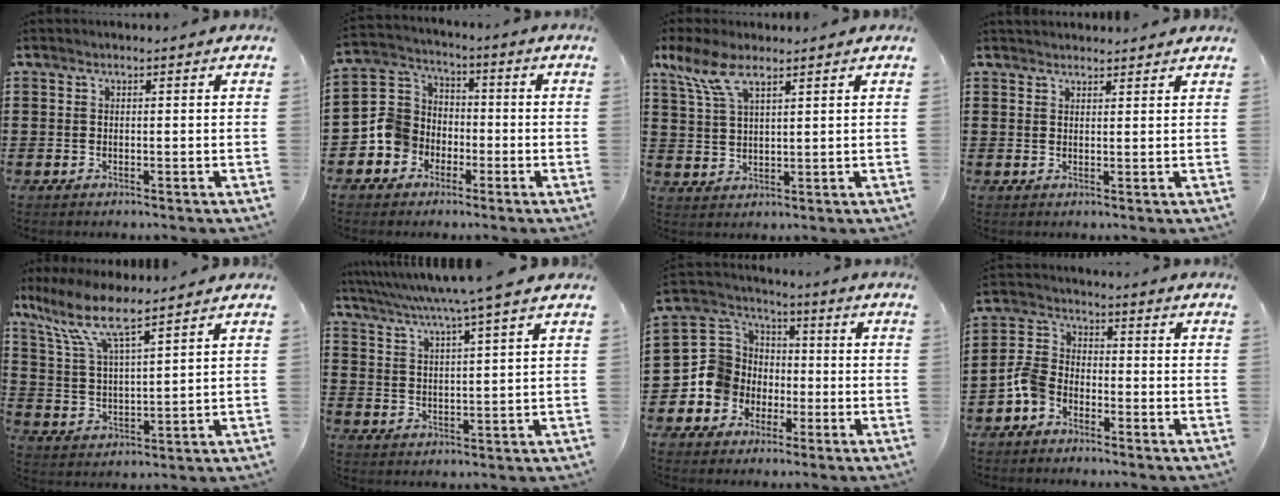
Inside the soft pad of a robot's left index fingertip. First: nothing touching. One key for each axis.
{"total": 7.5, "fx": -2.5, "fy": 6.9, "fz": 1.8, "tx": -0.084, "ty": 0.012, "tz": -0.055}
{"total": 6.9, "fx": 4.4, "fy": 2.4, "fz": 4.7, "tx": -0.104, "ty": 0.001, "tz": 0.082}
{"total": 1.6, "fx": 1.6, "fy": 0.2, "fz": 0.0, "tx": -0.003, "ty": 0.001, "tz": 0.032}
{"total": 8.1, "fx": 6.3, "fy": 1.4, "fz": 4.9, "tx": -0.121, "ty": -0.025, "tz": 0.110}
{"total": 5.8, "fx": 4.8, "fy": -1.4, "fz": 3.0, "tx": -0.074, "ty": -0.029, "tz": 0.077}
{"total": 9.4, "fx": -2.3, "fy": 8.8, "fz": 2.3, "tx": -0.099, "ty": 0.014, "tz": -0.045}
{"total": 5.3, "fx": -3.4, "fy": 3.1, "fz": 2.6, "tx": -0.083, "ty": 0.004, "tz": -0.076}